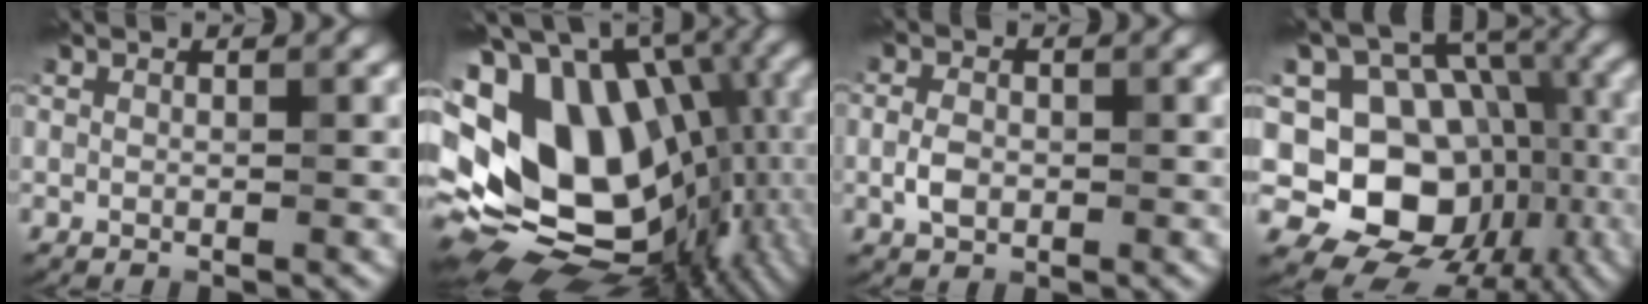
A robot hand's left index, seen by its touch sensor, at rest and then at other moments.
{"total": 19.8, "force": [1.3, 13.5, 14.4], "torque": [-0.268, 0.003, 0.048]}
{"total": 2.1, "force": [-0.6, 1.6, 1.3], "torque": [-0.028, -0.003, -0.015]}
{"total": 13.2, "force": [-2.7, 10.7, 7.1], "torque": [-0.108, -0.004, -0.062]}